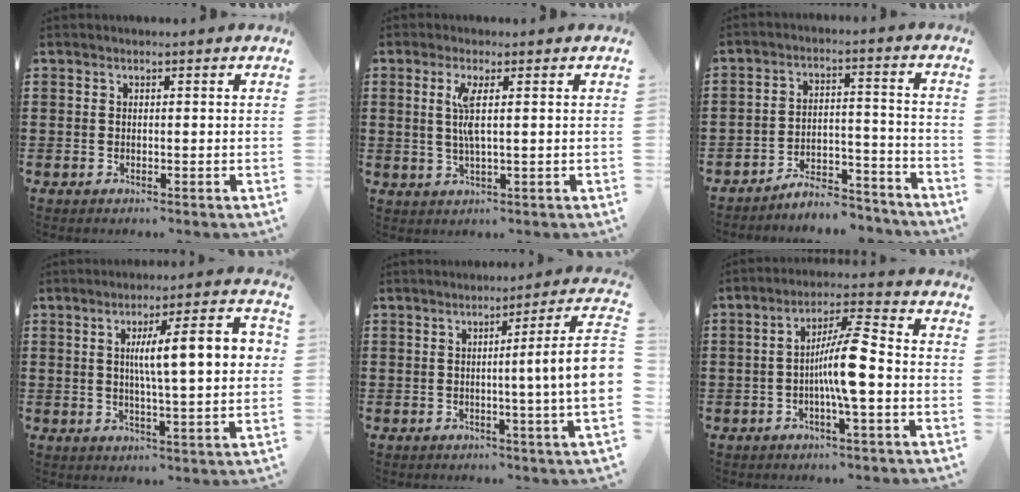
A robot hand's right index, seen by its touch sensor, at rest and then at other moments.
{"total": 3.9, "force": [0.8, 0.3, 3.8], "torque": [-0.083, -0.006, 0.008]}
{"total": 5.8, "force": [-5.6, 0.7, 1.0], "torque": [-0.016, 0.016, -0.111]}
{"total": 11.2, "force": [2.1, 1.8, 10.8], "torque": [-0.194, 0.010, 0.029]}
{"total": 7.8, "force": [0.2, -0.8, 7.8], "torque": [-0.123, -0.019, -0.003]}
{"total": 8.4, "force": [-1.5, 1.0, 8.2], "torque": [-0.155, 0.000, -0.035]}